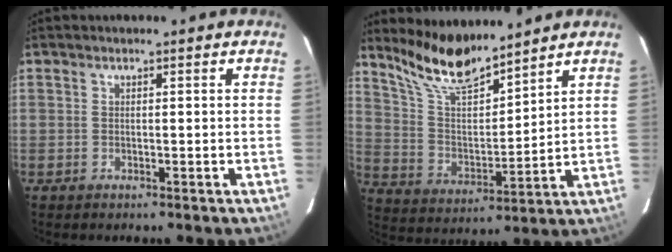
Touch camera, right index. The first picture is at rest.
{"total": 12.8, "force": [11.1, 2.5, 5.9], "torque": [-0.120, -0.002, 0.216]}